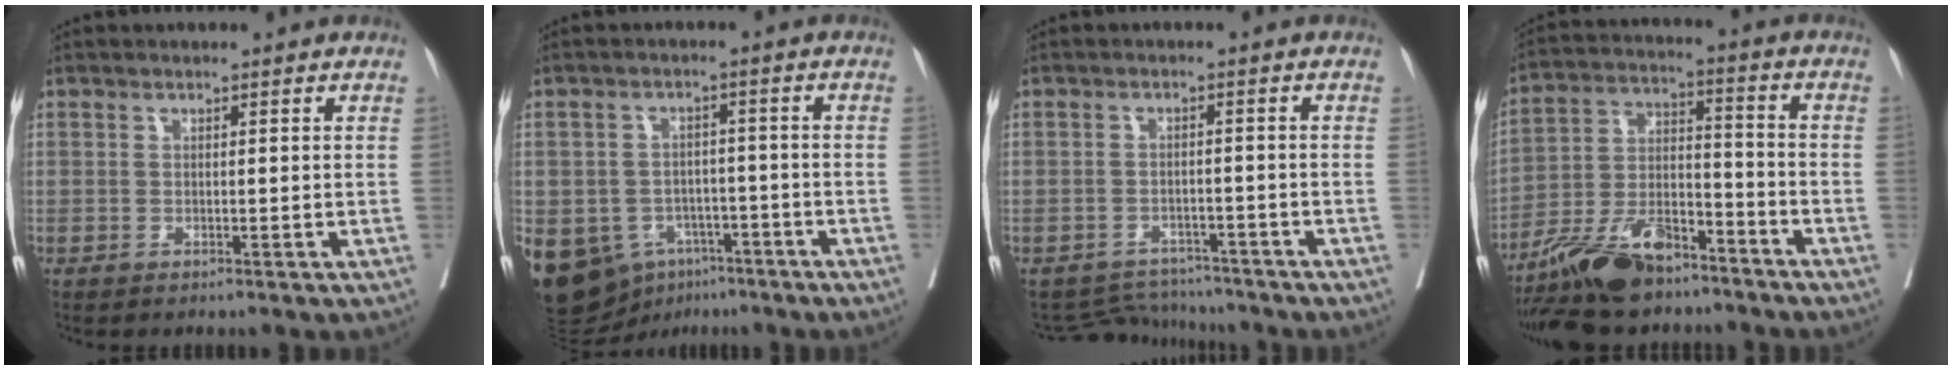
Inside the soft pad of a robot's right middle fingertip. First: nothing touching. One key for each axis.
{"total": 14.9, "fx": -7.7, "fy": 10.9, "fz": 6.7, "tx": -0.149, "ty": 0.007, "tz": -0.107}
{"total": 5.4, "fx": -5.2, "fy": 1.0, "fz": -1.2, "tx": 0.017, "ty": 0.012, "tz": -0.077}
{"total": 14.3, "fx": -10.9, "fy": 4.7, "fz": 7.8, "tx": -0.150, "ty": 0.000, "tz": -0.199}